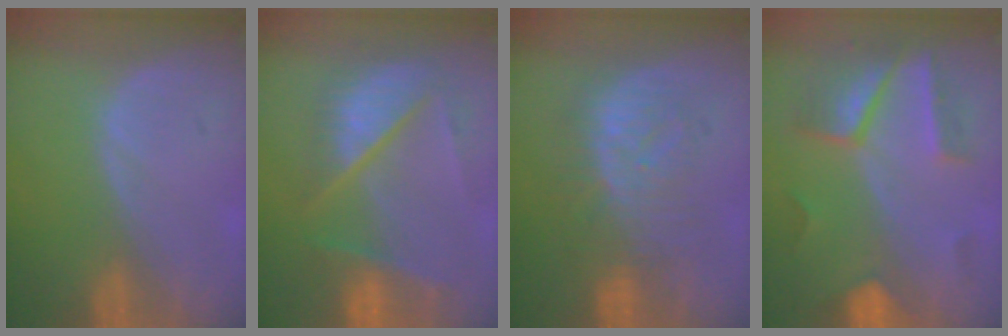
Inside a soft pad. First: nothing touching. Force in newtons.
{"total": 9.7, "press": 8.3, "slide": 4.9}
{"total": 8.3, "press": 8.2, "slide": 1.5}
{"total": 7.3, "press": 7.2, "slide": 0.7}